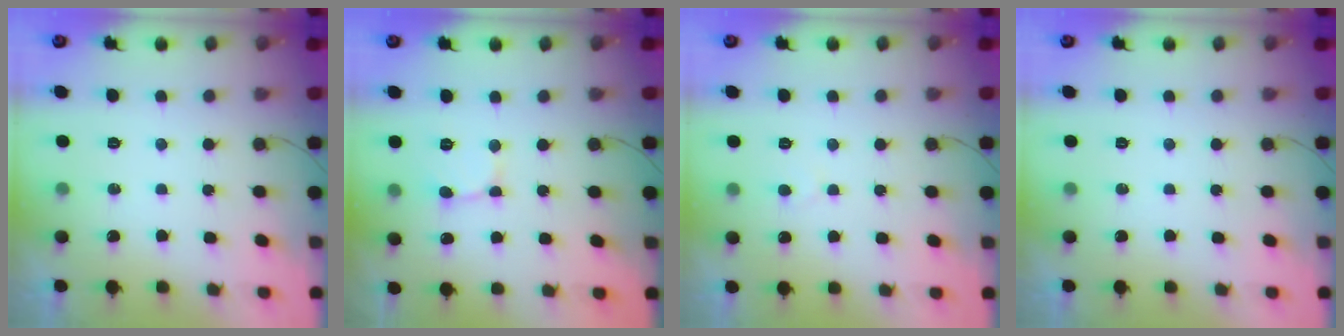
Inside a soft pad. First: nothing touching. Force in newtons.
{"total": 2.3, "press": 2.3, "slide": 0.2}
{"total": 2.7, "press": 2.7, "slide": 0.2}
{"total": 0.0}